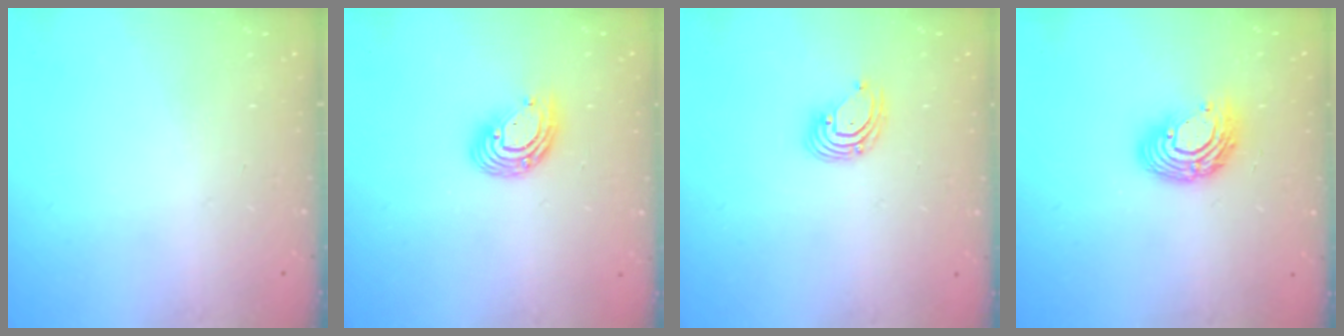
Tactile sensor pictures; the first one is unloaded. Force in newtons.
{"total": 9.5, "press": 9.4, "slide": 1.7}
{"total": 3.9, "press": 3.9, "slide": 0.6}
{"total": 11.3, "press": 11.2, "slide": 1.1}